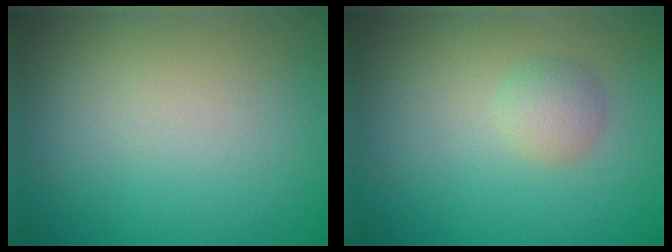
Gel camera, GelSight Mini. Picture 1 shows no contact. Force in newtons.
{"total": 1.7, "press": 1.7, "slide": 0.1}